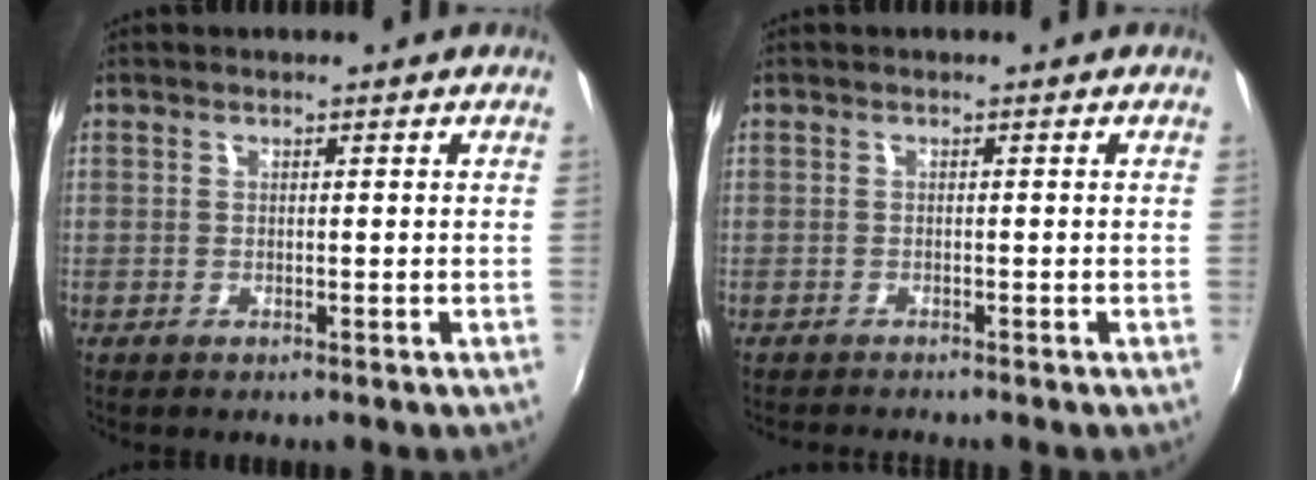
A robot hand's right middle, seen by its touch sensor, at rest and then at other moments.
{"total": 1.6, "force": [-1.6, -0.1, 0.2], "torque": [-0.010, -0.012, -0.031]}